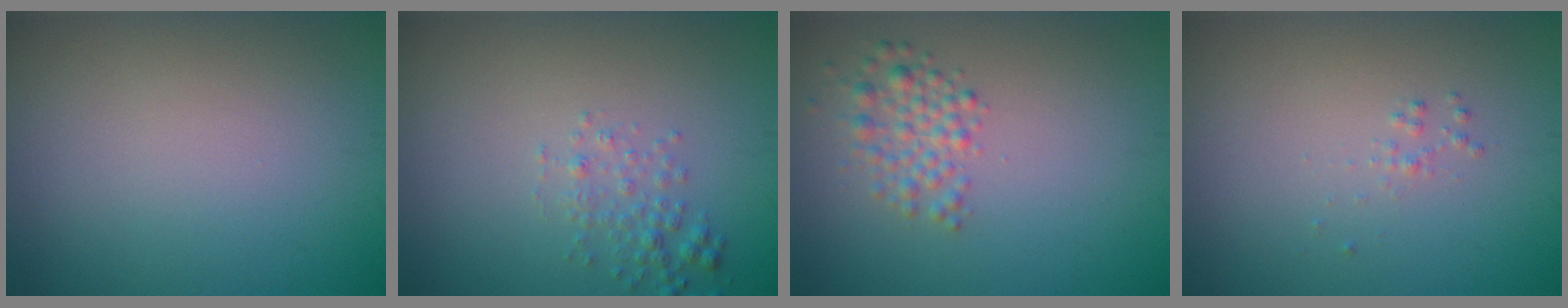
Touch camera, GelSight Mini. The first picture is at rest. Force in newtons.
{"total": 1.6, "press": 1.6, "slide": 0.1}
{"total": 2.3, "press": 2.3, "slide": 0.1}
{"total": 0.5, "press": 0.5, "slide": 0.0}